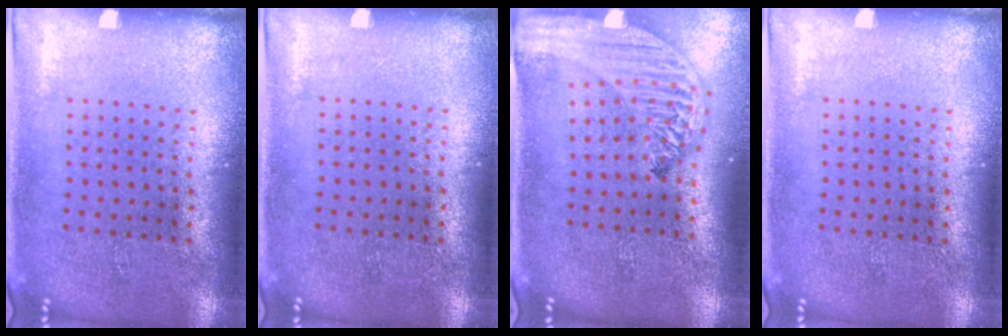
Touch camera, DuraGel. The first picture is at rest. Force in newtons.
{"total": 0.0}
{"total": 2.9, "press": 2.2, "slide": 1.8}
{"total": 0.0}